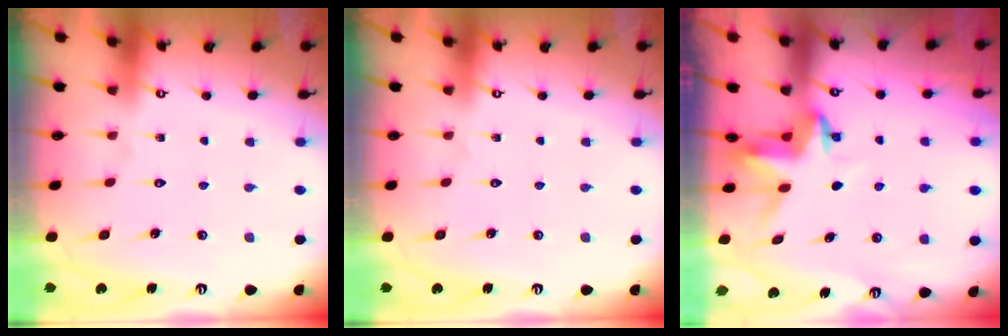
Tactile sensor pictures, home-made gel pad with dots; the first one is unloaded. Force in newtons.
{"total": 0.0}
{"total": 3.9, "press": 3.9, "slide": 0.3}